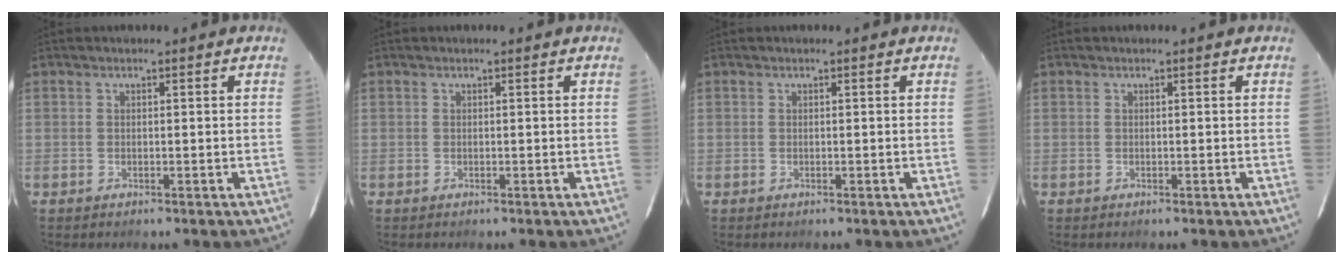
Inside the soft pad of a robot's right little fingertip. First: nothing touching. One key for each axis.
{"total": 0.0}
{"total": 0.0}
{"total": 0.0}